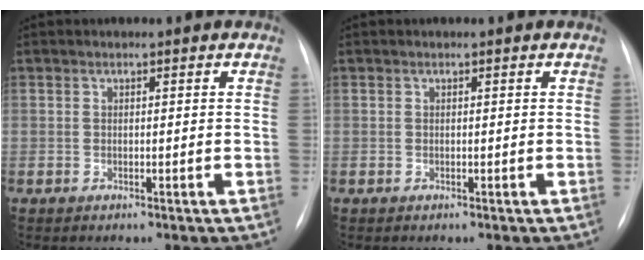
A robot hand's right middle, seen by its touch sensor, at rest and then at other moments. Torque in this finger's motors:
{"motor_torque": [-0.39, -0.26, 0.03, 0.01]}